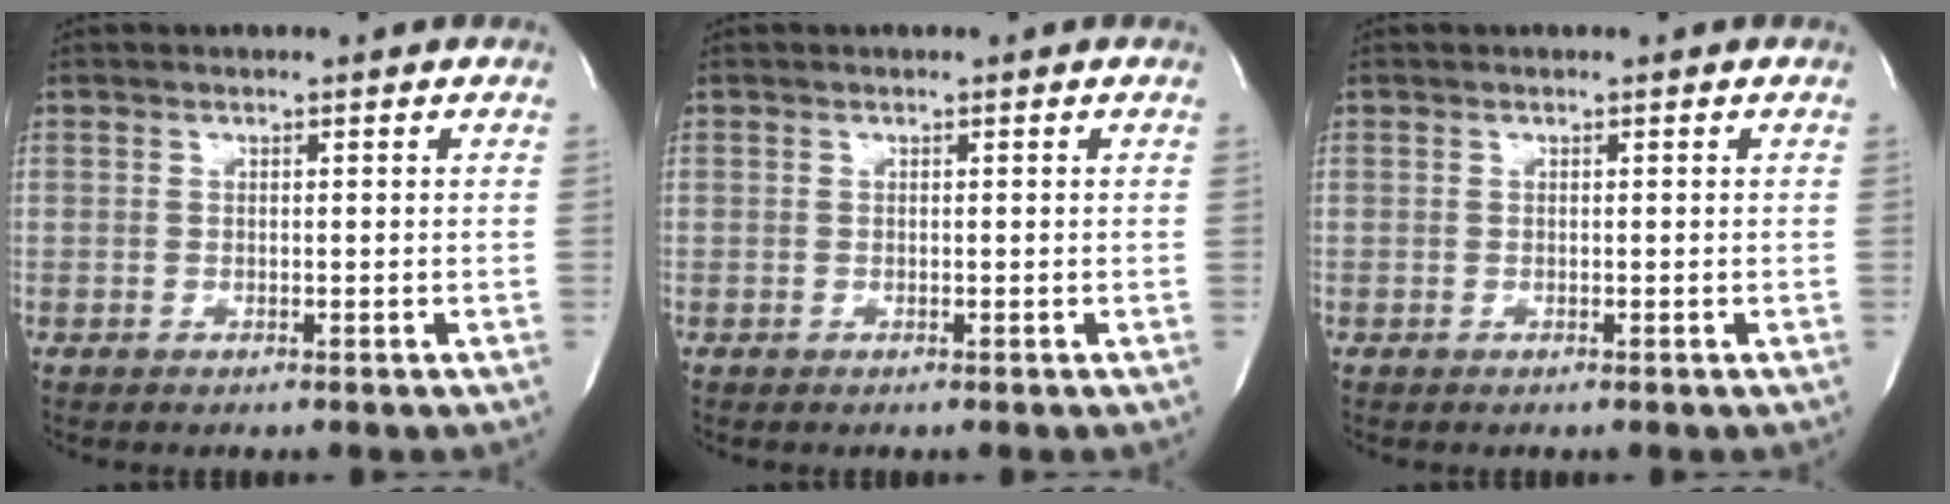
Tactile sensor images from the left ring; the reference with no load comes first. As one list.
[{"total": 0.0}, {"total": 0.0}]